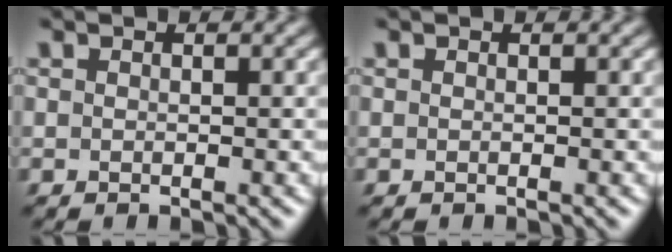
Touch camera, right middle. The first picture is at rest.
{"total": 0.0}